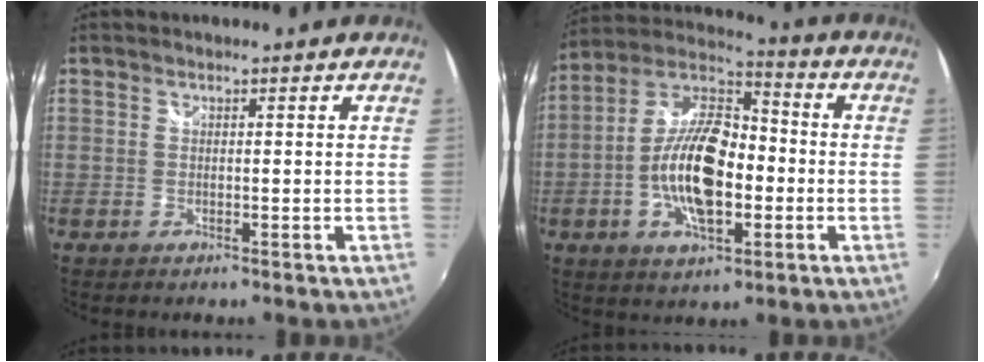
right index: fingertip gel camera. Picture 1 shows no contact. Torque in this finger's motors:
{"motor_torque": [2.14, 0.00, 0.75, 0.17]}